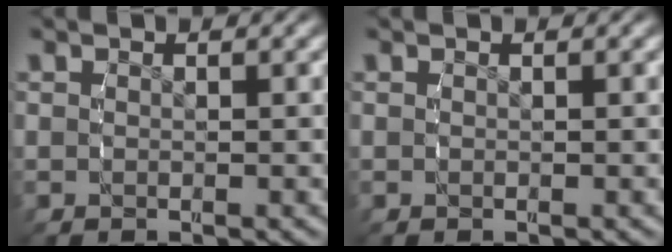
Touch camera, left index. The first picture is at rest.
{"total": 0.0}